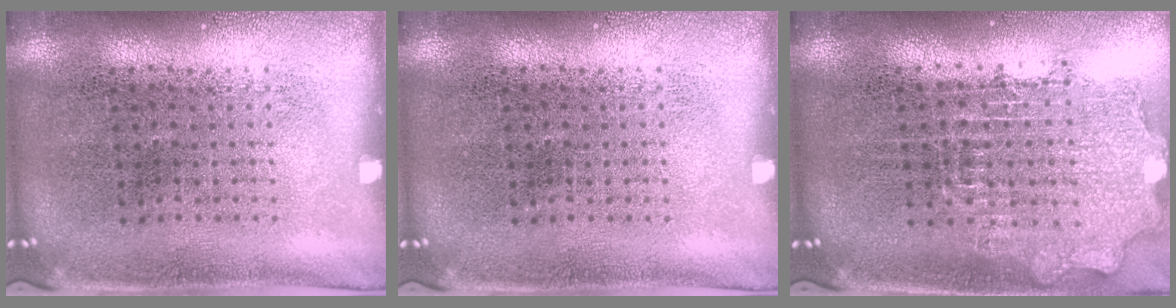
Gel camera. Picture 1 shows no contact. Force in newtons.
{"total": 0.0}
{"total": 1.7, "press": 1.4, "slide": 1.0}